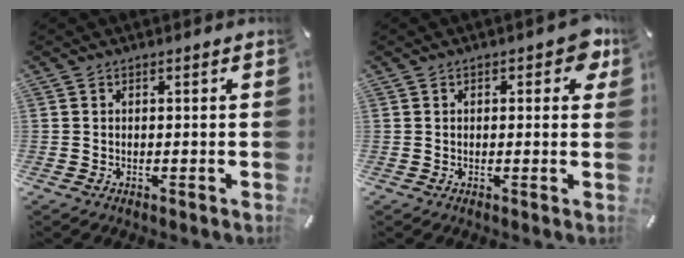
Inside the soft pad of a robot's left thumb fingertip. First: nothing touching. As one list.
[{"total": 4.6, "force": [1.6, 2.2, 3.7], "torque": [-0.044, -0.003, 0.020]}]